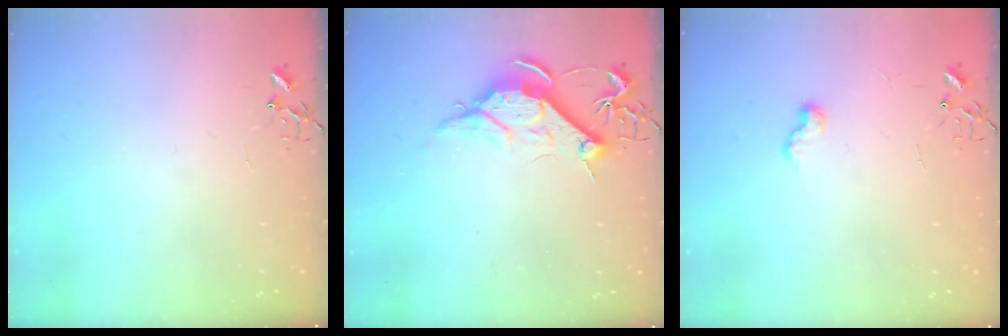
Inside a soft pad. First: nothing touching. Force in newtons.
{"total": 9.9, "press": 9.9, "slide": 1.1}
{"total": 7.5, "press": 7.5, "slide": 0.7}